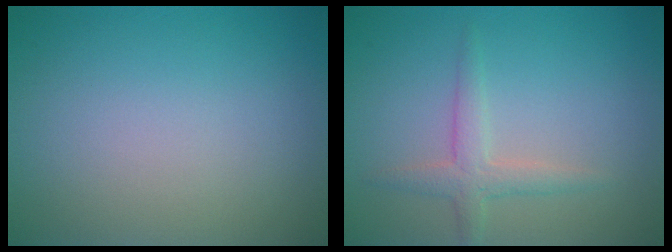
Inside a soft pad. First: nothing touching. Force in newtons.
{"total": 2.1, "press": 2.1, "slide": 0.1}